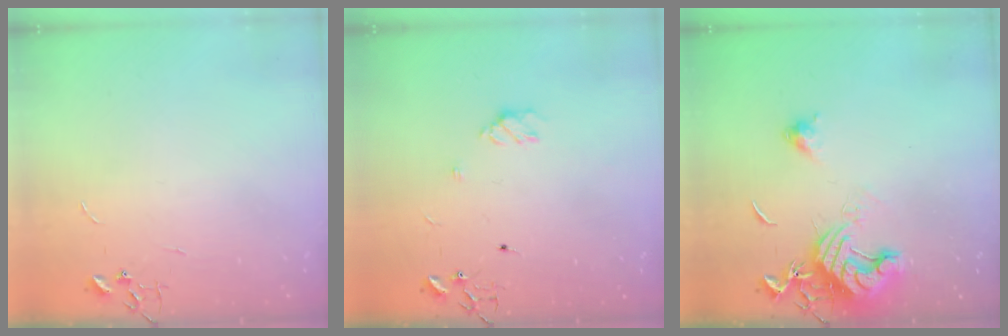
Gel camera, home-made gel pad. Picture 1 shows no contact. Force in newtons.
{"total": 5.6, "press": 5.6, "slide": 0.7}
{"total": 13.8, "press": 13.7, "slide": 1.7}